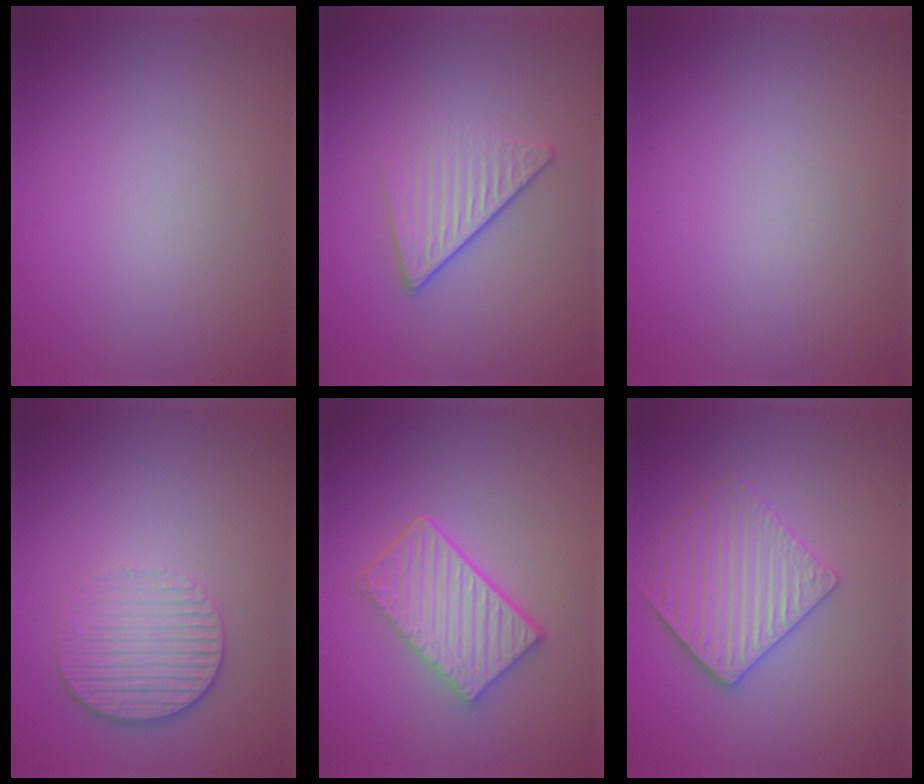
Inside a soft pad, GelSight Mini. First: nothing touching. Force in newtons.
{"total": 4.3, "press": 2.8, "slide": 3.2}
{"total": 0.0}
{"total": 4.2, "press": 3.0, "slide": 3.0}
{"total": 5.1, "press": 4.2, "slide": 2.8}
{"total": 4.5, "press": 3.7, "slide": 2.5}